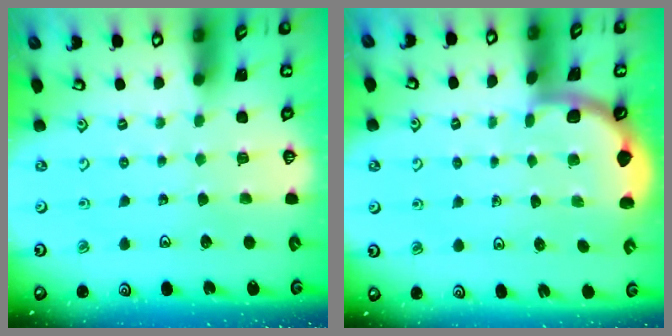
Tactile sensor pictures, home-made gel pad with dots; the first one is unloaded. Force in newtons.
{"total": 1.8, "press": 1.8, "slide": 0.0}